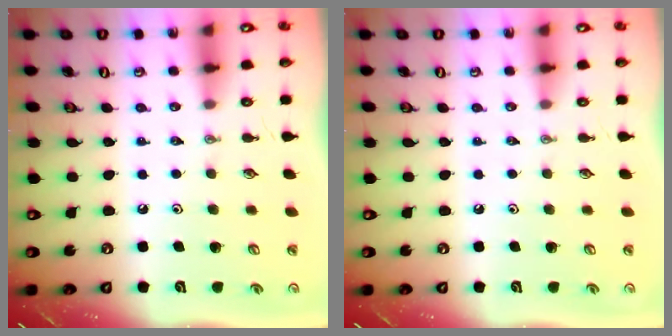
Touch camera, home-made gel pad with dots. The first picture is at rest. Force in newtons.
{"total": 0.0}